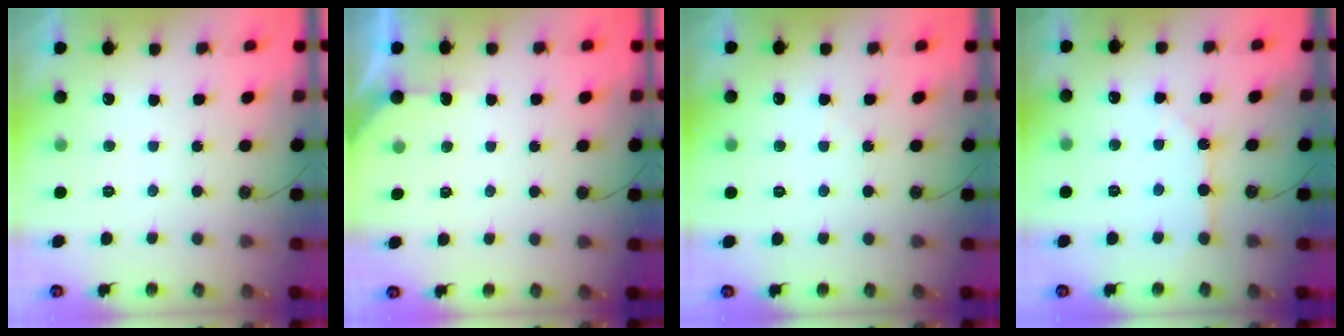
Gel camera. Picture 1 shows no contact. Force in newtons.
{"total": 2.3, "press": 2.3, "slide": 0.3}
{"total": 3.6, "press": 3.6, "slide": 0.5}
{"total": 2.9, "press": 2.9, "slide": 0.5}